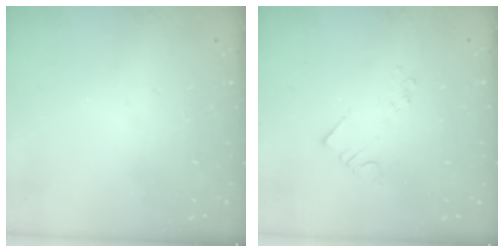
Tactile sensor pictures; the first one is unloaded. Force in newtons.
{"total": 2.0, "press": 2.0, "slide": 0.3}